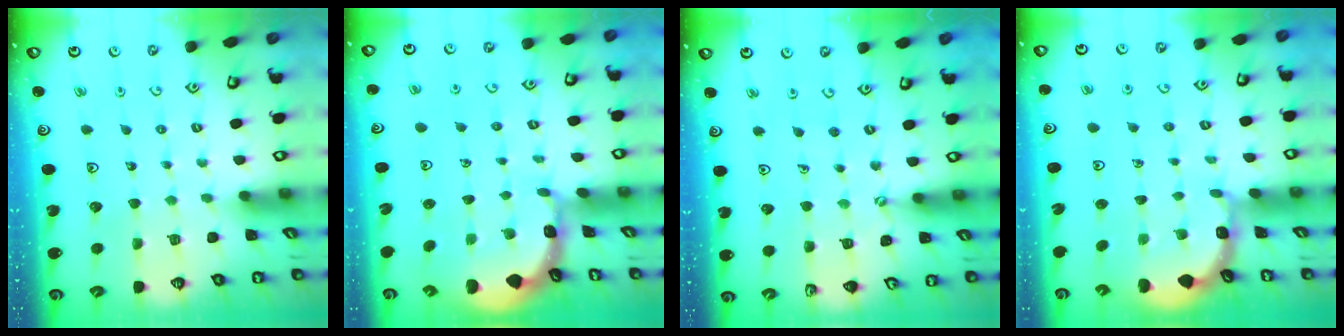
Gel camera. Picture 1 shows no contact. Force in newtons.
{"total": 2.7, "press": 2.7, "slide": 0.3}
{"total": 1.6, "press": 1.6, "slide": 0.5}
{"total": 1.8, "press": 1.8, "slide": 0.3}